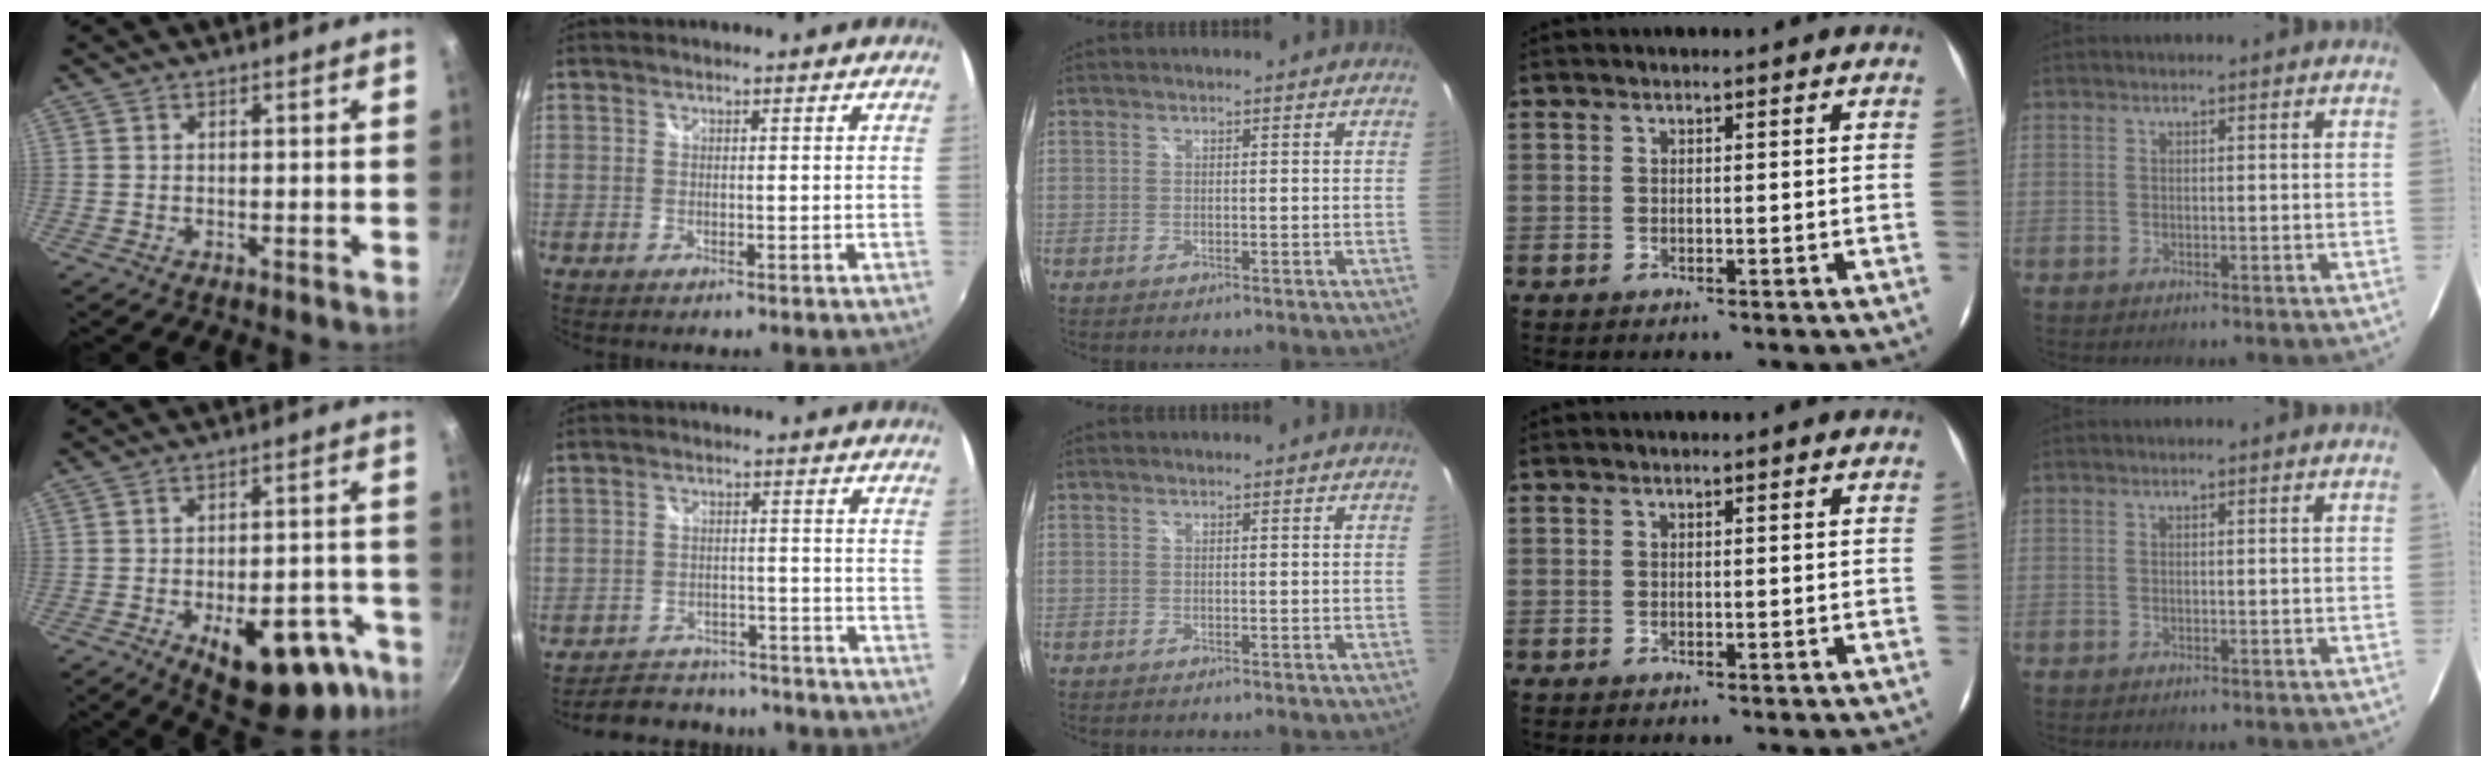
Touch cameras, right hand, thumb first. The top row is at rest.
{"thumb": {"total": 19.6, "force": [-9.6, 9.6, 14.0], "torque": [-0.120, 0.037, -0.118]}, "index": {"total": 12.3, "force": [-10.8, 5.1, 3.0], "torque": [-0.078, 0.021, -0.139]}}